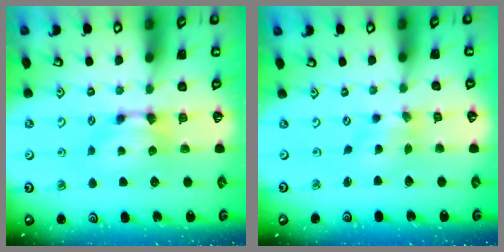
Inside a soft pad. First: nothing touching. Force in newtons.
{"total": 1.5, "press": 1.1, "slide": 1.0}